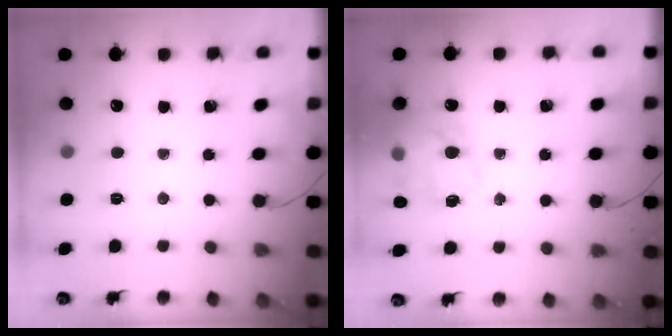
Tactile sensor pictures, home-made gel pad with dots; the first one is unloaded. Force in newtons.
{"total": 18.8, "press": 18.5, "slide": 3.5}